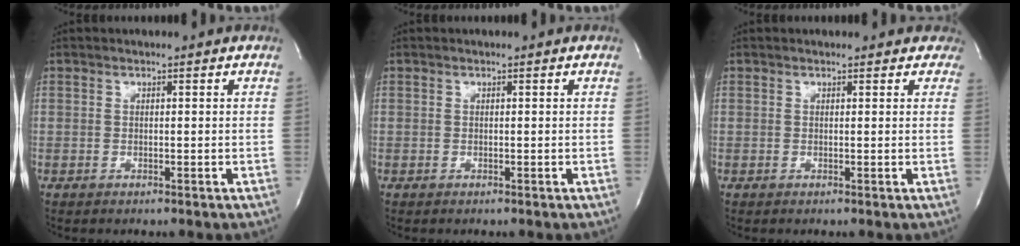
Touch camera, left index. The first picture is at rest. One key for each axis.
{"total": 0.0}
{"total": 4.7, "fx": 4.0, "fy": 2.3, "fz": 0.8, "tx": 0.015, "ty": 0.002, "tz": 0.025}